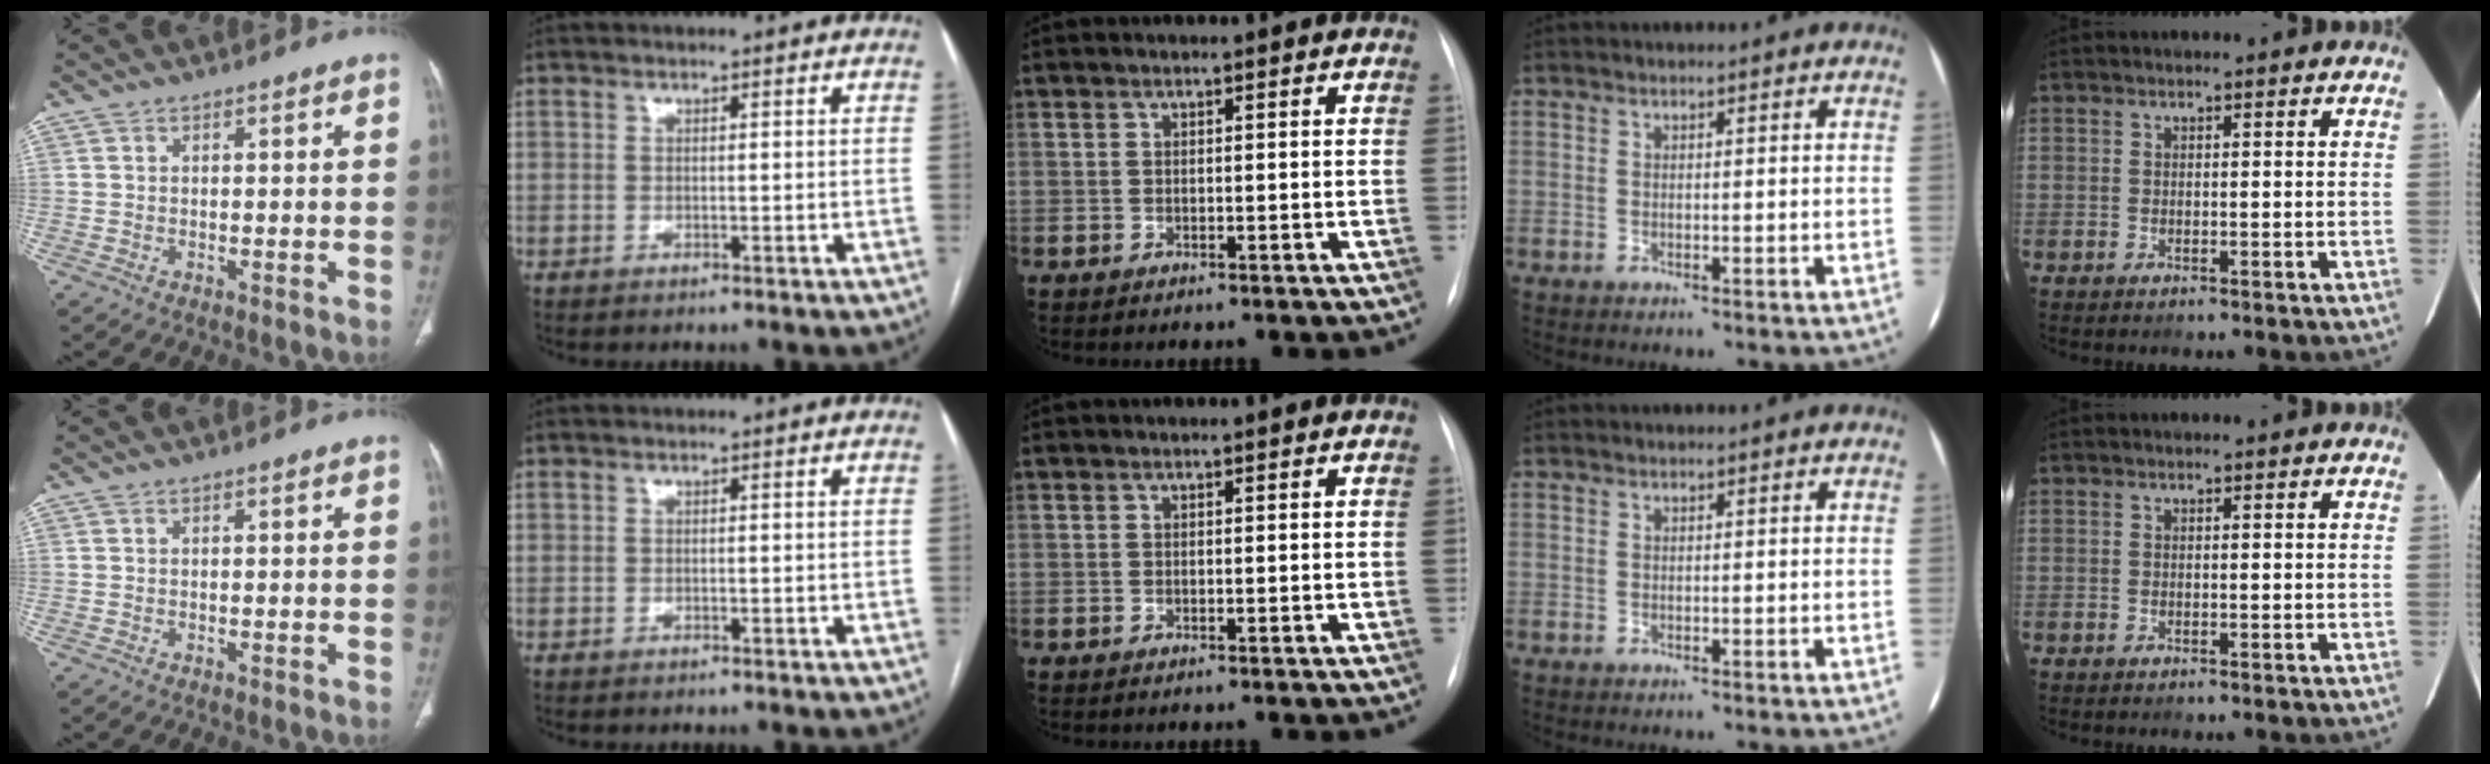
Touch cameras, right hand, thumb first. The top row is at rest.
{}